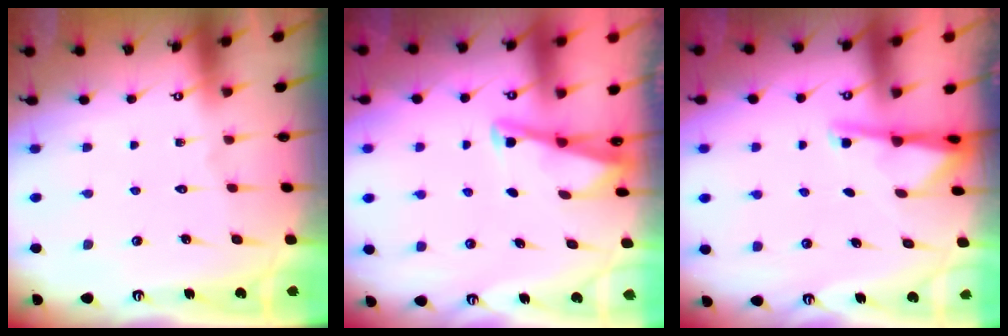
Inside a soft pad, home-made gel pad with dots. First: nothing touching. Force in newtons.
{"total": 2.8, "press": 2.8, "slide": 0.3}
{"total": 3.0, "press": 2.9, "slide": 0.6}